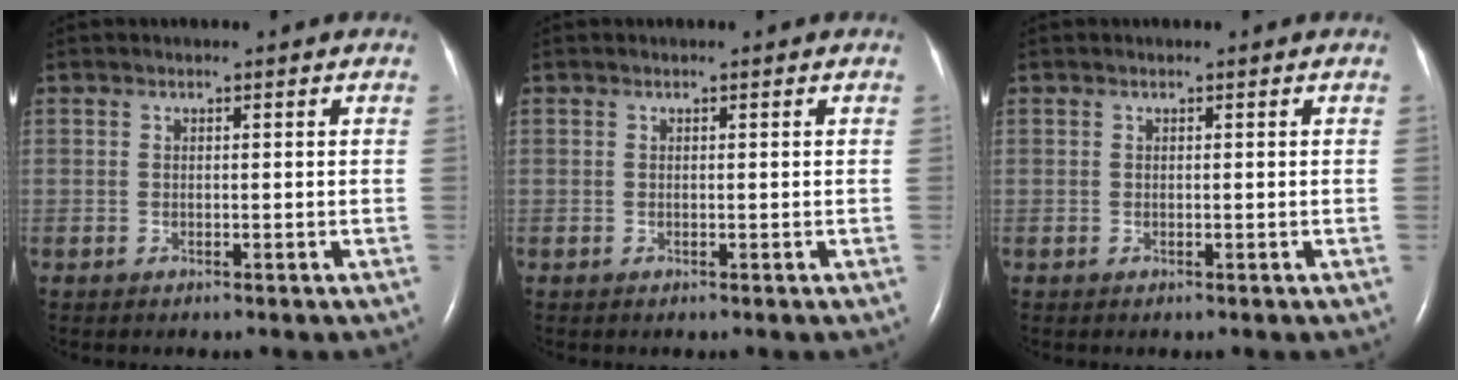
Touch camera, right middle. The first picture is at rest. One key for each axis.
{"total": 0.0}
{"total": 0.0}